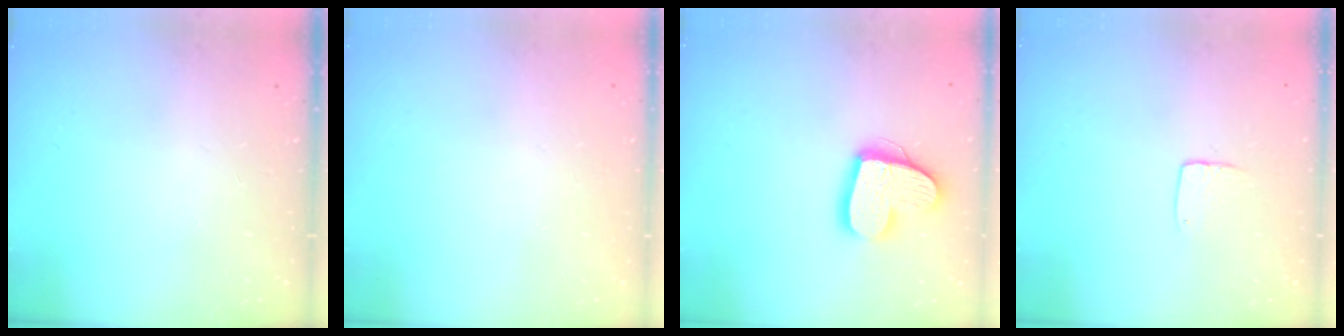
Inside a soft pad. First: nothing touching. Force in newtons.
{"total": 0.0}
{"total": 16.2, "press": 16.2, "slide": 1.4}
{"total": 4.3, "press": 4.3, "slide": 0.4}